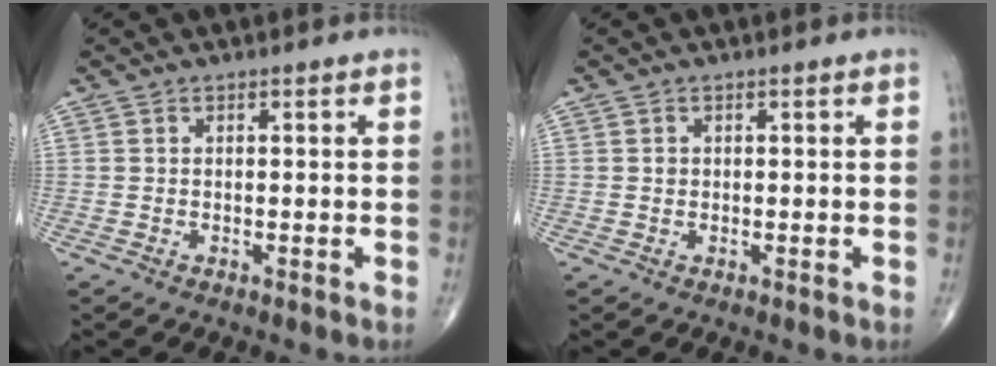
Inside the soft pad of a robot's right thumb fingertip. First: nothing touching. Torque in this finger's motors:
{"motor_torque": [0.13, -0.05, 0.07, -0.01, 0.03]}